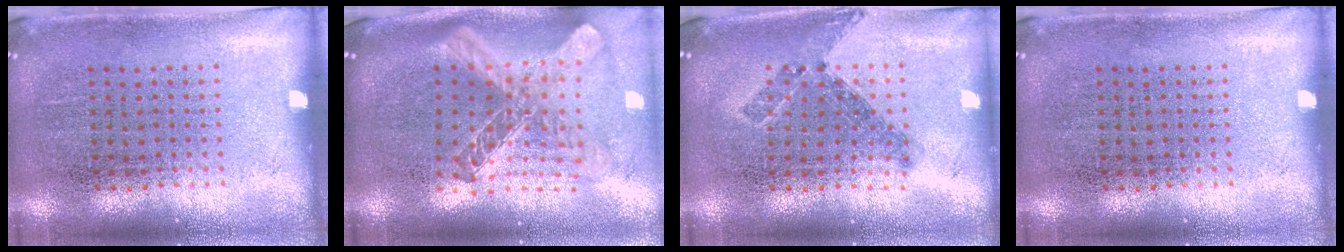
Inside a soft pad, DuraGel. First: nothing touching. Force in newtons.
{"total": 2.7, "press": 2.0, "slide": 1.9}
{"total": 0.6, "press": 0.5, "slide": 0.3}
{"total": 0.0}